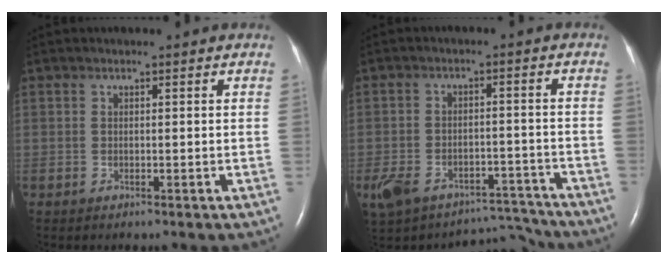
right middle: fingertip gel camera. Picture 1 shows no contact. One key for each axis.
{"total": 13.7, "fx": -11.6, "fy": 5.4, "fz": 5.0, "tx": -0.107, "ty": 0.025, "tz": -0.175}